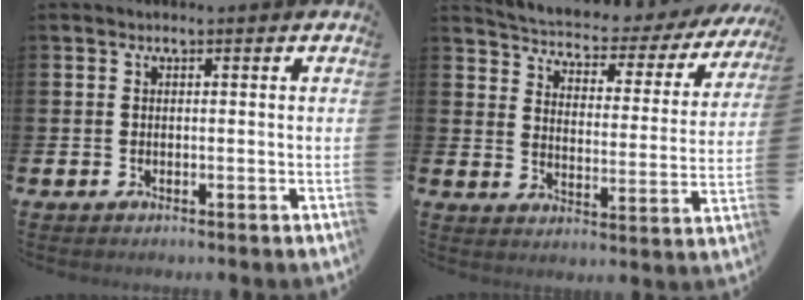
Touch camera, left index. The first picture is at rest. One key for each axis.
{"total": 4.0, "fx": 3.7, "fy": 1.2, "fz": 0.8, "tx": -0.035, "ty": -0.039, "tz": 0.054}